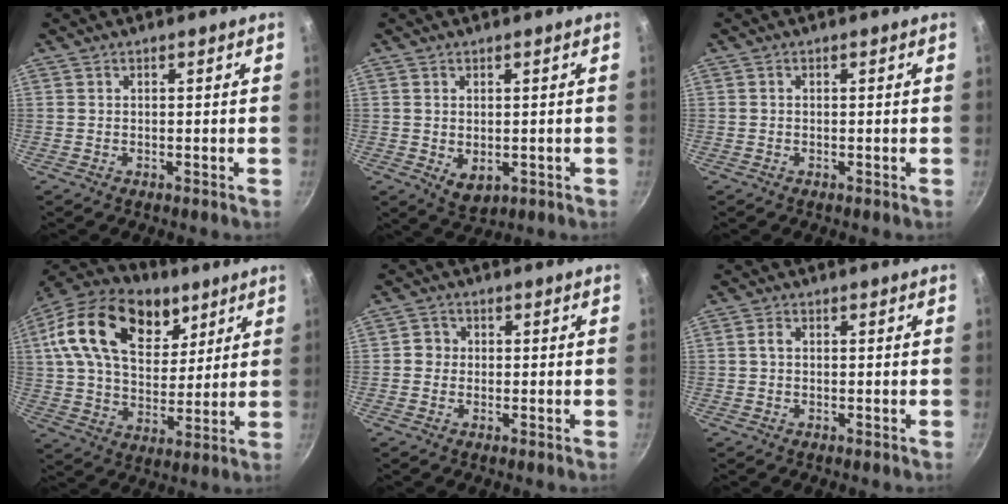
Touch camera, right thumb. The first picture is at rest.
{"total": 4.3, "force": [-0.4, 2.9, 3.2], "torque": [-0.048, -0.014, 0.002]}
{"total": 0.0}
{"total": 24.9, "force": [11.2, 15.8, 15.7], "torque": [-0.250, -0.016, 0.185]}
{"total": 2.6, "force": [-0.2, 2.5, 0.7], "torque": [0.005, 0.006, -0.010]}
{"total": 1.4, "force": [0.1, 1.0, 1.0], "torque": [-0.018, 0.007, 0.001]}